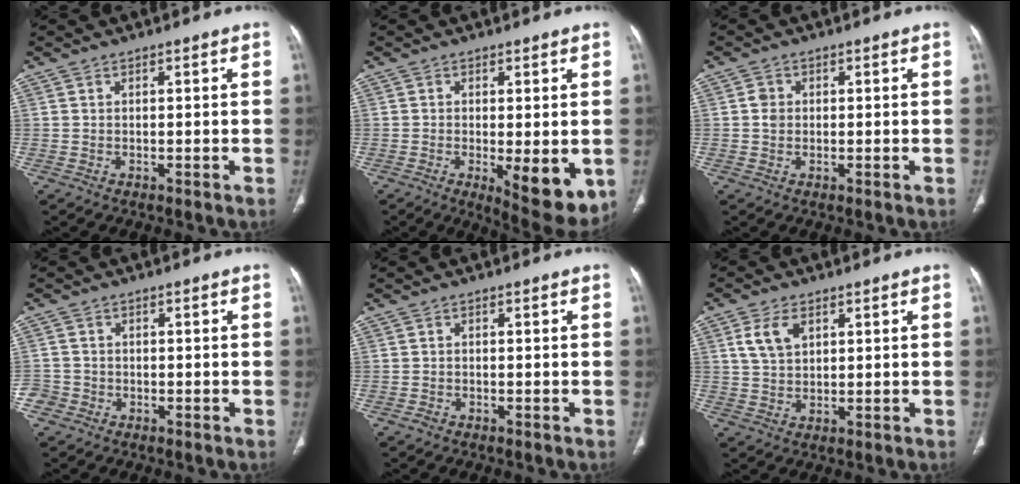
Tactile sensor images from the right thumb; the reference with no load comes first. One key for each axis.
{"total": 10.0, "fx": -2.2, "fy": 3.6, "fz": 9.0, "tx": -0.118, "ty": -0.024, "tz": -0.022}
{"total": 2.0, "fx": 0.1, "fy": 1.8, "fz": 0.9, "tx": -0.009, "ty": 0.003, "tz": 0.002}
{"total": 3.1, "fx": -1.4, "fy": 2.8, "fz": 0.4, "tx": 0.001, "ty": 0.015, "tz": -0.031}
{"total": 0.9, "fx": -0.6, "fy": 0.6, "fz": 0.3, "tx": -0.006, "ty": 0.001, "tz": -0.014}
{"total": 5.6, "fx": 2.3, "fy": 3.4, "fz": 3.8, "tx": -0.069, "ty": -0.004, "tz": 0.048}